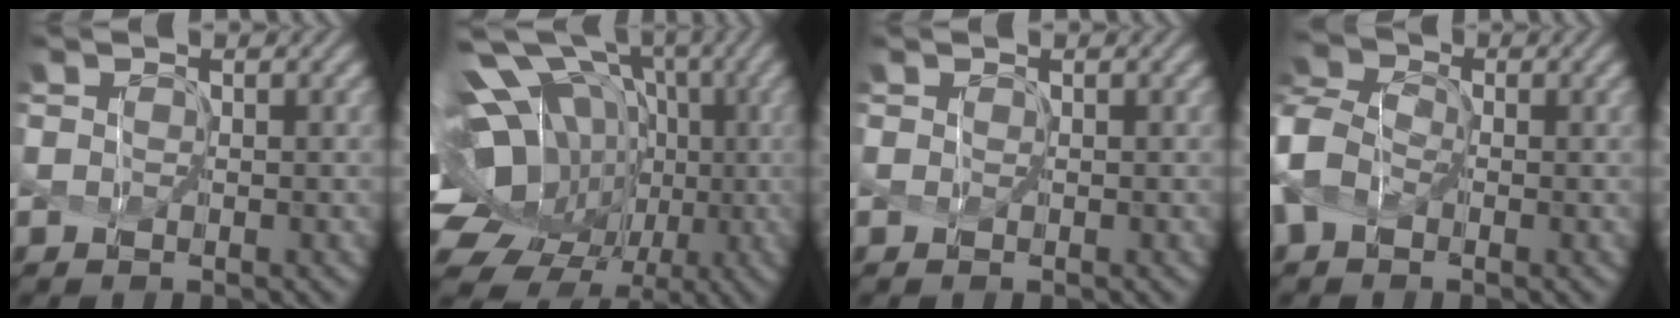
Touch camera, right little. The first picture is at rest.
{"total": 16.4, "force": [0.8, 12.9, 10.1], "torque": [-0.178, 0.004, 0.020]}
{"total": 0.0}
{"total": 4.3, "force": [-1.4, 3.0, 2.8], "torque": [-0.075, 0.007, -0.045]}